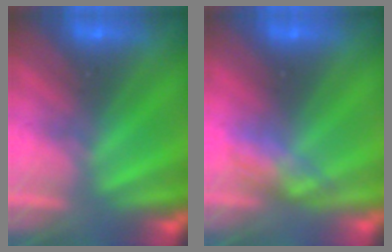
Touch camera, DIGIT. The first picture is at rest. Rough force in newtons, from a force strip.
{"total": 2.7}